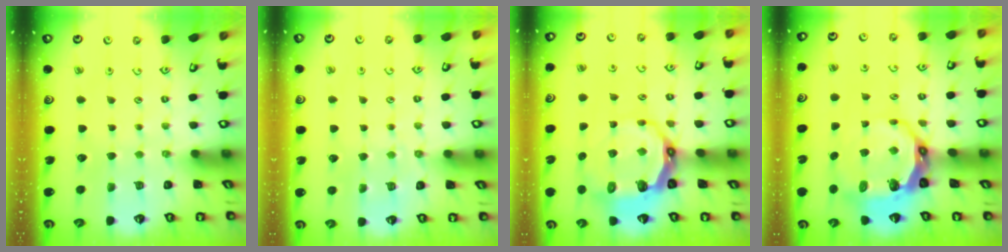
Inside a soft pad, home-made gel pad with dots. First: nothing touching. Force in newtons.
{"total": 4.7, "press": 4.7, "slide": 0.5}
{"total": 10.7, "press": 9.7, "slide": 4.5}
{"total": 9.5, "press": 8.6, "slide": 4.0}